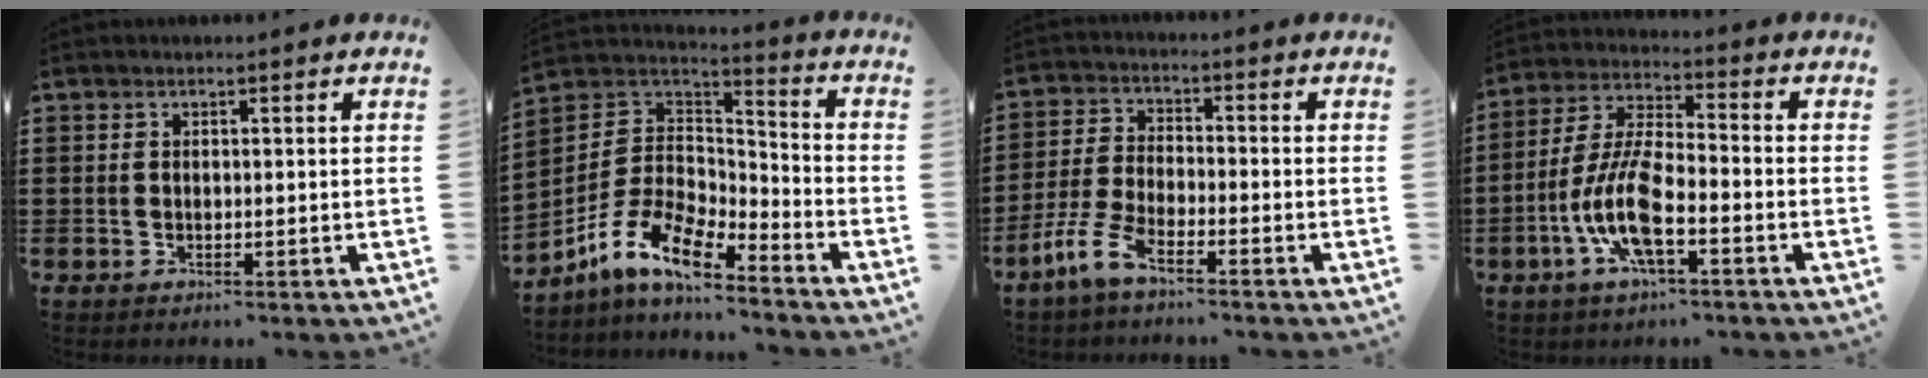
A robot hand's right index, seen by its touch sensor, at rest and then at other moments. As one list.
[{"total": 11.1, "force": [-7.1, 4.4, 7.2], "torque": [-0.168, 0.007, -0.145]}, {"total": 5.6, "force": [-4.3, 0.8, 3.5], "torque": [-0.100, -0.011, -0.091]}, {"total": 9.7, "force": [-3.9, 2.7, 8.5], "torque": [-0.193, -0.005, -0.078]}]